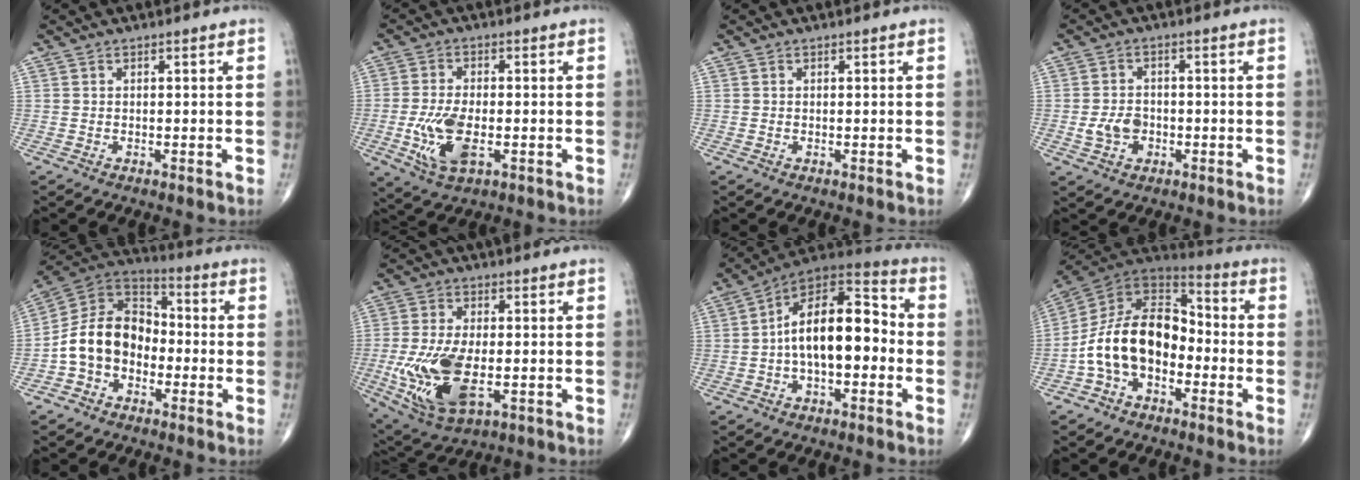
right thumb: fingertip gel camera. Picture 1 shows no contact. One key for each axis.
{"total": 9.5, "fx": -2.3, "fy": 4.6, "fz": 8.0, "tx": -0.166, "ty": -0.001, "tz": -0.038}
{"total": 0.0}
{"total": 5.0, "fx": -1.2, "fy": 3.7, "fz": 3.1, "tx": -0.047, "ty": 0.008, "tz": -0.020}
{"total": 13.3, "fx": -3.2, "fy": 10.0, "fz": 8.1, "tx": -0.123, "ty": 0.052, "tz": -0.072}
{"total": 15.1, "fx": -3.1, "fy": 7.4, "fz": 12.7, "tx": -0.267, "ty": -0.008, "tz": -0.042}
{"total": 17.0, "fx": -1.1, "fy": 8.7, "fz": 14.5, "tx": -0.215, "ty": 0.048, "tz": -0.033}
{"total": 16.1, "fx": -4.0, "fy": 10.5, "fz": 11.5, "tx": -0.187, "ty": 0.060, "tz": -0.084}